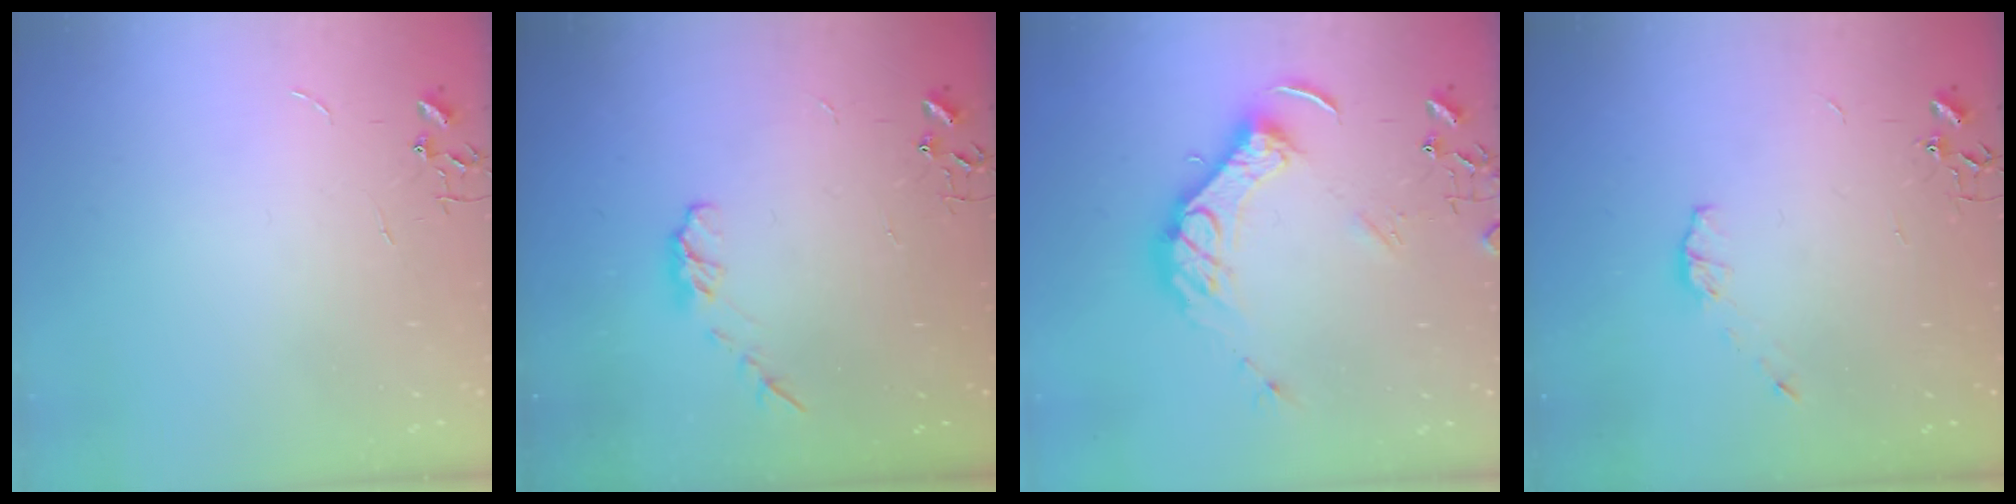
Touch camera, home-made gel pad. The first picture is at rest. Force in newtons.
{"total": 5.8, "press": 5.8, "slide": 0.7}
{"total": 15.5, "press": 15.4, "slide": 2.0}
{"total": 5.4, "press": 5.4, "slide": 0.5}